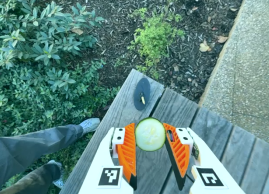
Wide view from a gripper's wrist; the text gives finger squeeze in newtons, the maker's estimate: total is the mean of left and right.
{"total": 6.3, "left": 6.0, "right": 6.5}